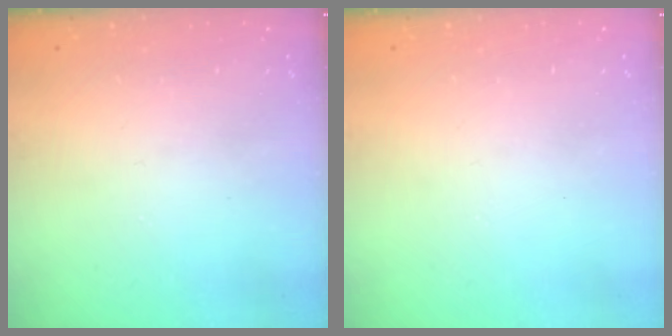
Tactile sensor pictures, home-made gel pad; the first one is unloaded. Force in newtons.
{"total": 0.0}